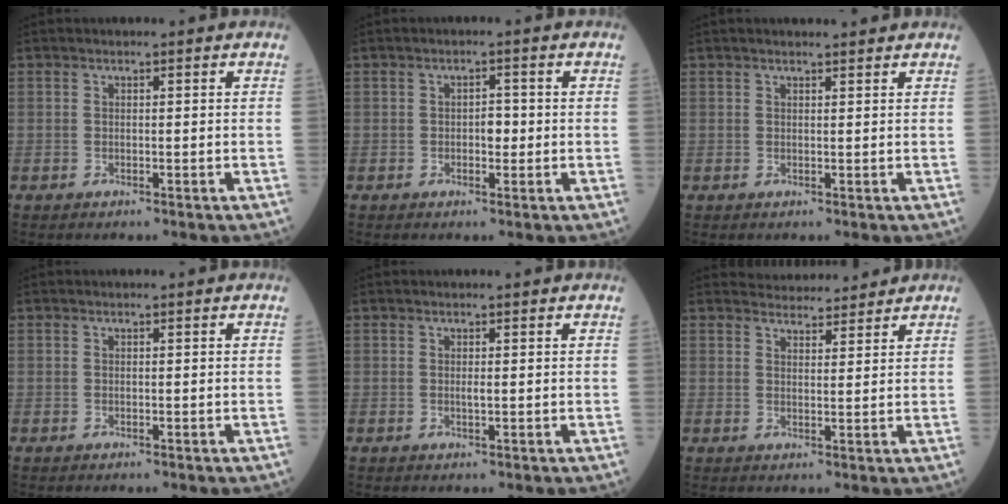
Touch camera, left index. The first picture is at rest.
{"total": 2.0, "force": [-0.2, 1.1, 1.7], "torque": [-0.021, 0.002, -0.005]}
{"total": 3.1, "force": [2.9, 0.3, 1.1], "torque": [-0.016, 0.015, 0.037]}
{"total": 0.0}
{"total": 0.7, "force": [0.2, 0.1, 0.7], "torque": [-0.018, -0.001, 0.002]}
{"total": 5.7, "force": [5.5, 1.3, 0.6], "torque": [-0.007, 0.014, 0.075]}